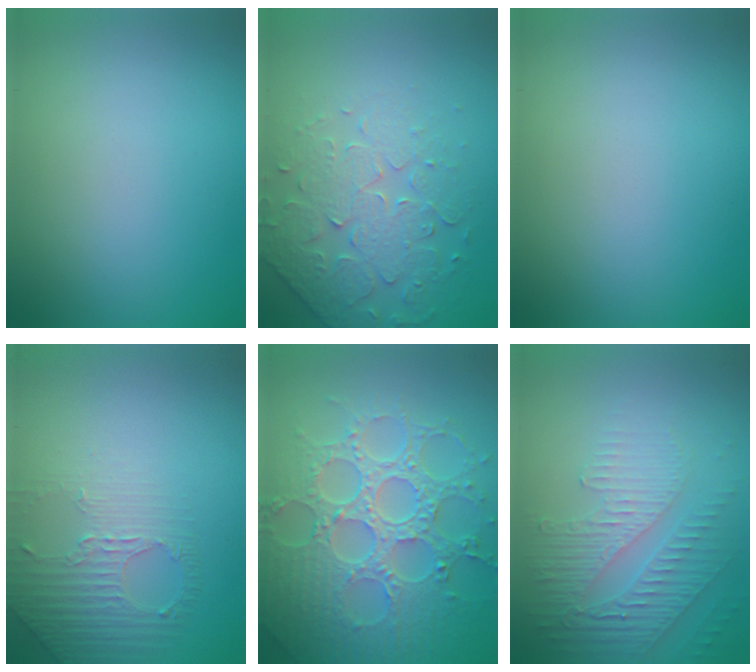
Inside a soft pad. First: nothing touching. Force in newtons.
{"total": 4.3, "press": 4.0, "slide": 1.8}
{"total": 0.0}
{"total": 1.8, "press": 1.5, "slide": 1.0}
{"total": 8.8, "press": 6.4, "slide": 5.9}
{"total": 5.5, "press": 3.3, "slide": 4.4}